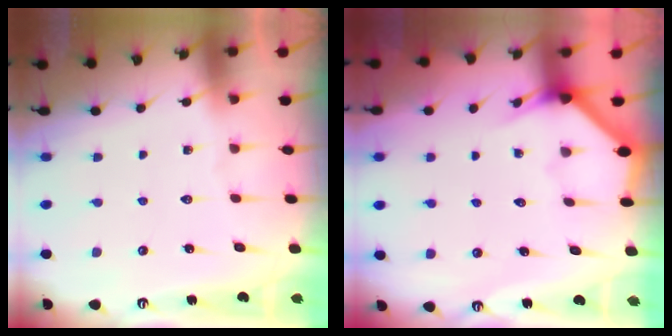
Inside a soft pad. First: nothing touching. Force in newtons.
{"total": 3.8, "press": 3.8, "slide": 0.2}